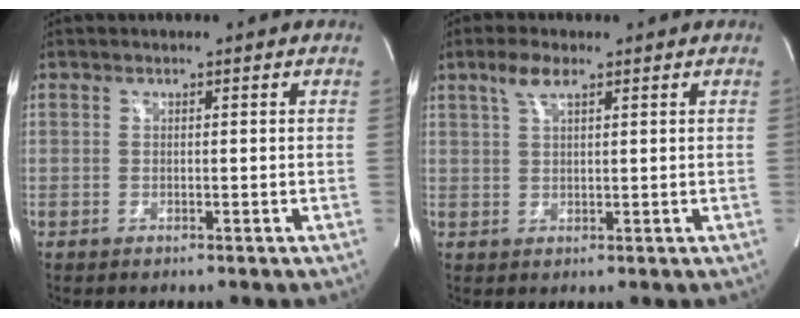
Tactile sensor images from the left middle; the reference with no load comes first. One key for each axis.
{"total": 3.3, "fx": 2.1, "fy": 0.8, "fz": 2.4, "tx": -0.056, "ty": 0.010, "tz": 0.044}